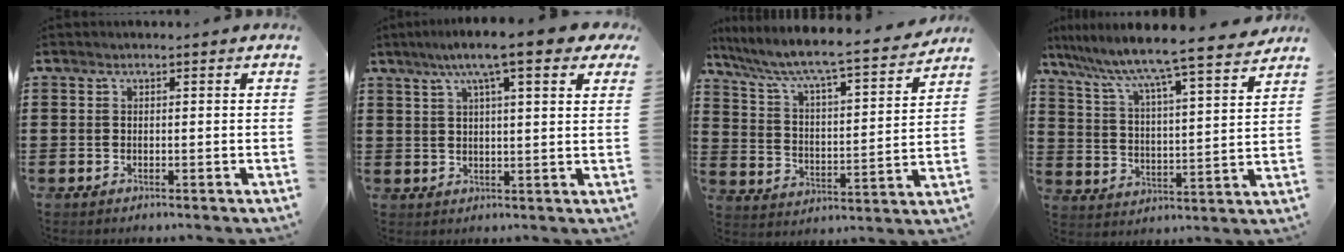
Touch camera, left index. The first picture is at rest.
{"total": 8.7, "force": [5.5, 1.2, 6.6], "torque": [-0.129, 0.000, 0.089]}
{"total": 5.3, "force": [4.7, 0.2, 2.4], "torque": [-0.073, -0.045, 0.067]}
{"total": 7.0, "force": [6.4, -1.0, 2.7], "torque": [-0.082, -0.059, 0.099]}